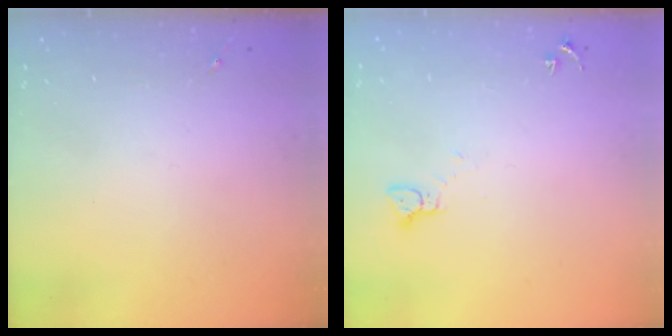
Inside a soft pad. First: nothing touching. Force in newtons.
{"total": 2.2, "press": 2.2, "slide": 0.2}